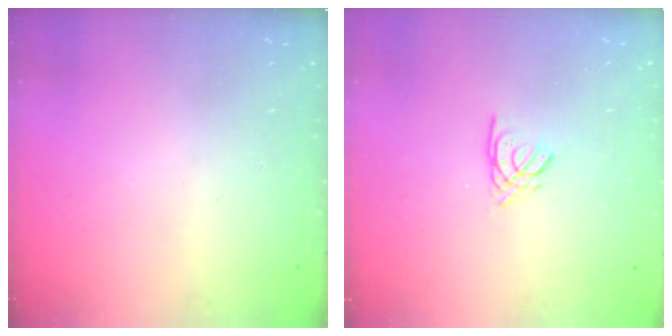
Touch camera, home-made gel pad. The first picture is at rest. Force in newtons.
{"total": 2.2, "press": 2.2, "slide": 0.0}